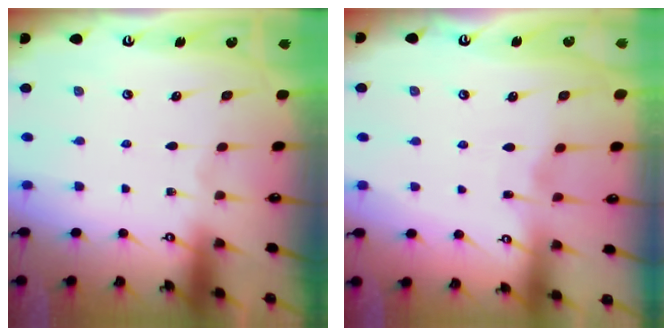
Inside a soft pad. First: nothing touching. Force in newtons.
{"total": 2.6, "press": 2.6, "slide": 0.3}